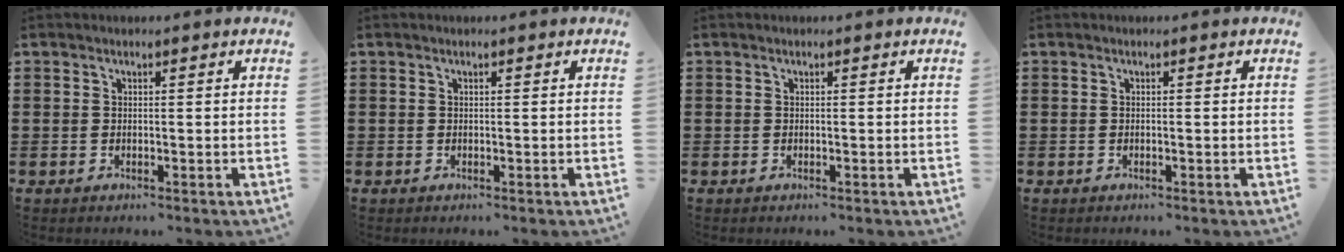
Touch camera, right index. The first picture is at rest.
{"total": 0.0}
{"total": 0.0}
{"total": 0.0}